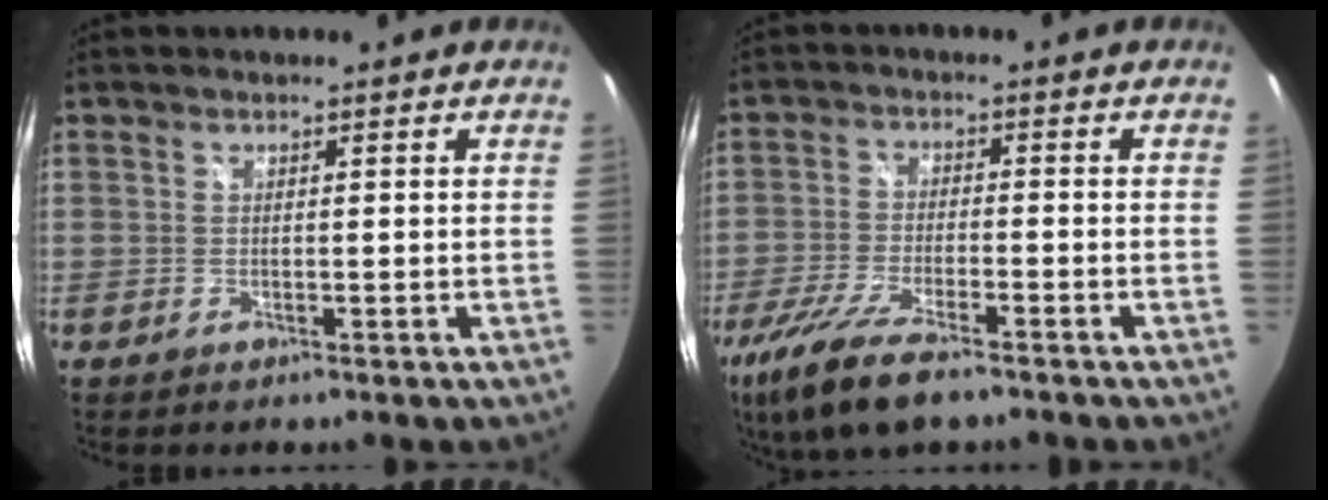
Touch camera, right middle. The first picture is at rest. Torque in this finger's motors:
{"motor_torque": [1.08, -1.04, 0.21, 0.15]}